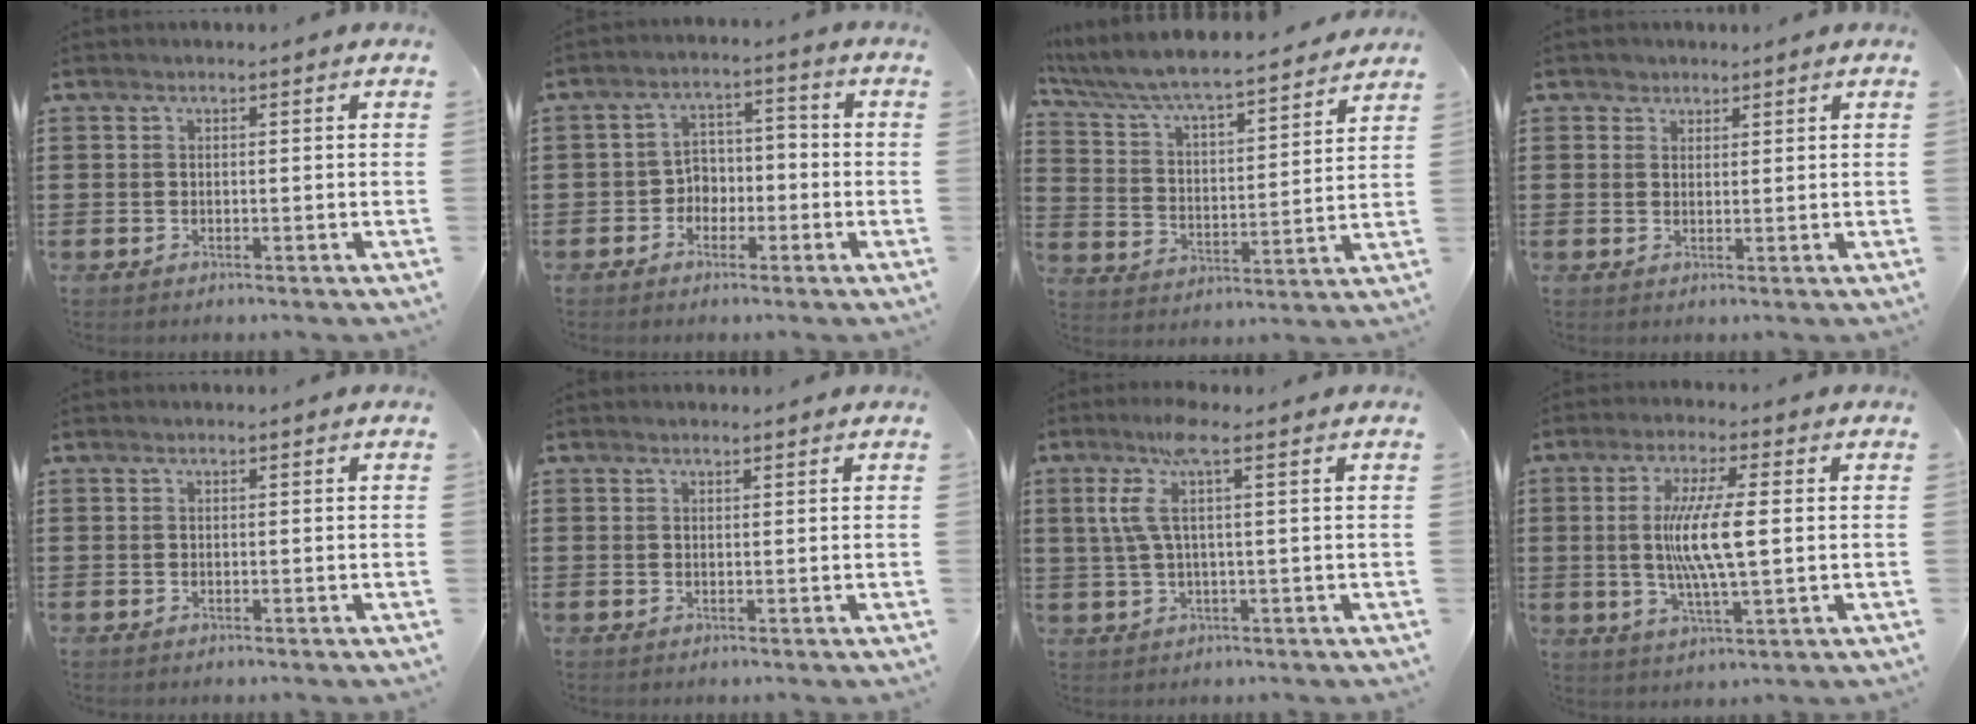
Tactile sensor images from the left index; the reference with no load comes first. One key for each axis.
{"total": 3.9, "fx": -2.3, "fy": 2.9, "fz": 1.2, "tx": -0.034, "ty": 0.010, "tz": -0.051}
{"total": 6.2, "fx": 5.8, "fy": 0.1, "fz": 2.1, "tx": -0.069, "ty": -0.045, "tz": 0.092}
{"total": 1.5, "fx": 1.2, "fy": 0.9, "fz": 0.0, "tx": -0.003, "ty": 0.004, "tz": 0.023}
{"total": 0.0}
{"total": 0.5, "fx": 0.5, "fy": 0.3, "fz": 0.0, "tx": -0.002, "ty": 0.001, "tz": 0.010}
{"total": 6.2, "fx": 2.2, "fy": 0.6, "fz": 5.8, "tx": -0.141, "ty": -0.010, "tz": 0.029}
{"total": 8.8, "fx": 0.6, "fy": 1.2, "fz": 8.6, "tx": -0.173, "ty": -0.004, "tz": 0.003}